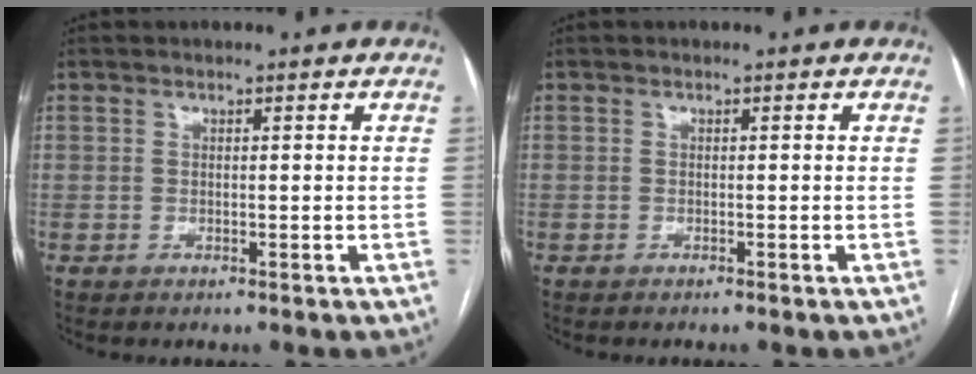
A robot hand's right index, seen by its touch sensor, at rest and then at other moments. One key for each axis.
{"total": 0.0}